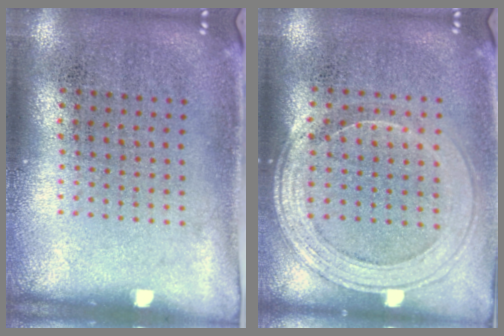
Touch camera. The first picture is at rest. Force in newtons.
{"total": 1.6, "press": 1.4, "slide": 0.7}